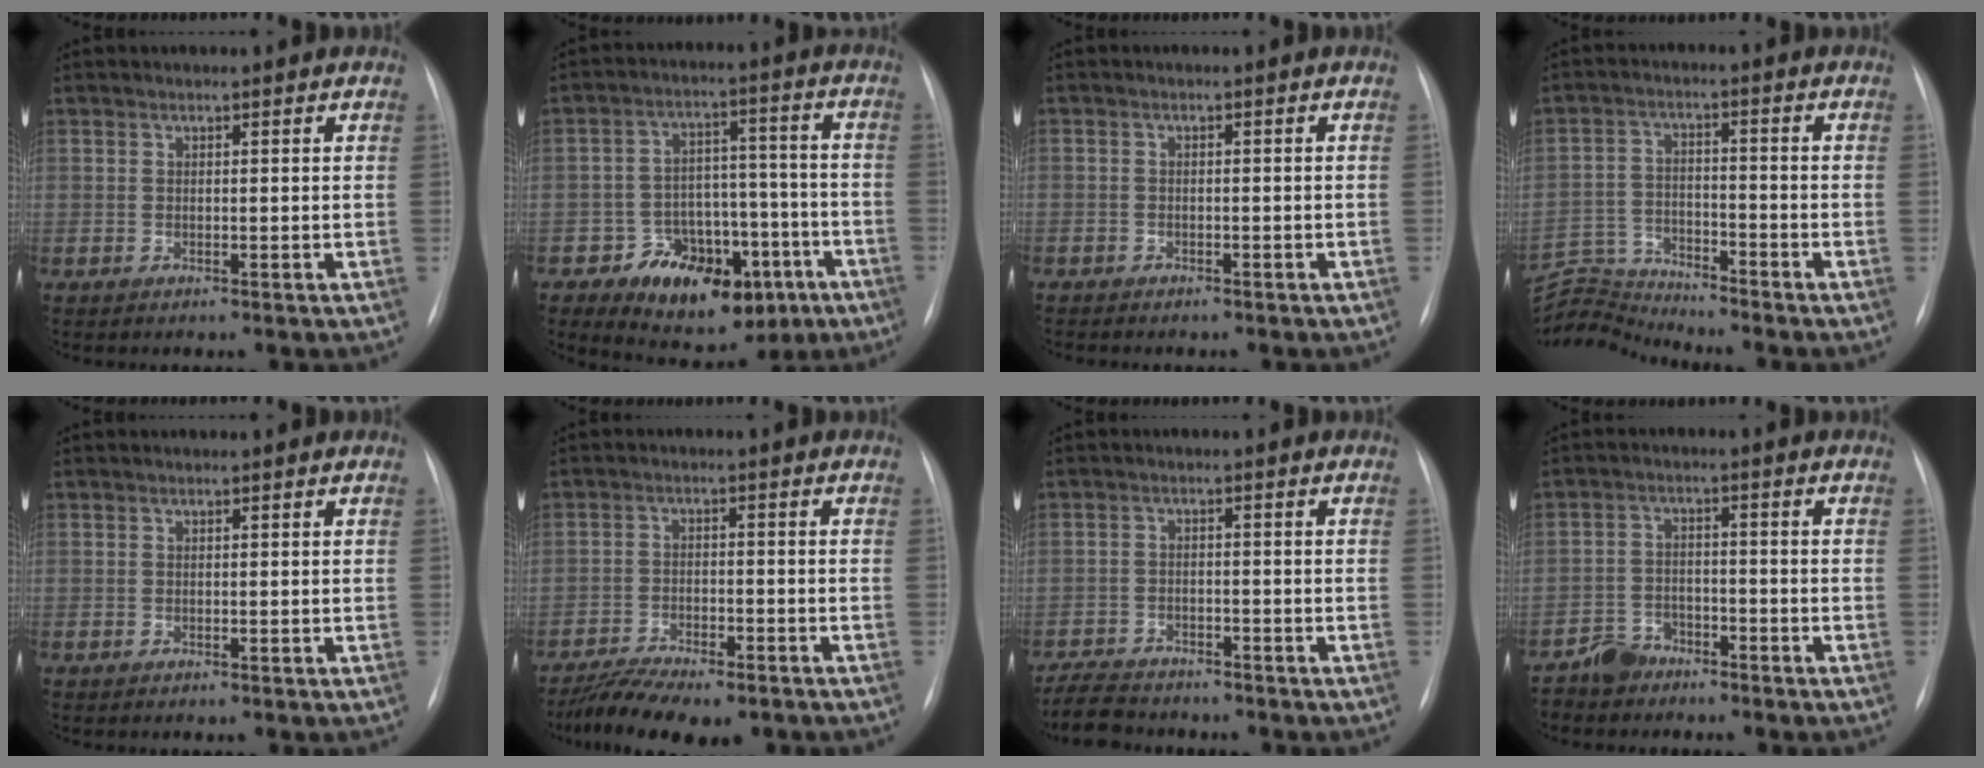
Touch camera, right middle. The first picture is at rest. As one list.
[{"total": 15.4, "force": [-7.9, 9.4, 9.3], "torque": [-0.118, 0.042, -0.103]}, {"total": 3.2, "force": [-2.6, 1.6, 1.0], "torque": [-0.018, 0.002, -0.030]}, {"total": 8.0, "force": [-7.8, -1.1, -1.4], "torque": [0.014, 0.010, -0.148]}, {"total": 0.0}, {"total": 10.9, "force": [-8.9, 3.2, 5.5], "torque": [-0.090, -0.005, -0.137]}, {"total": 7.0, "force": [-6.5, 2.1, 1.5], "torque": [-0.029, -0.009, -0.107]}, {"total": 4.1, "force": [-3.5, 2.1, 0.3], "torque": [-0.008, 0.004, -0.065]}]